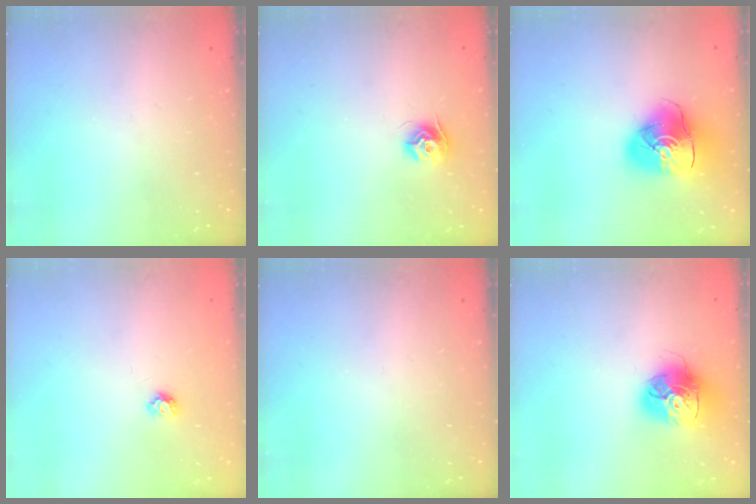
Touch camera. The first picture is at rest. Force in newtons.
{"total": 8.8, "press": 8.8, "slide": 0.2}
{"total": 13.5, "press": 13.4, "slide": 1.9}
{"total": 4.2, "press": 4.2, "slide": 0.4}
{"total": 0.0}
{"total": 16.0, "press": 16.0, "slide": 1.7}